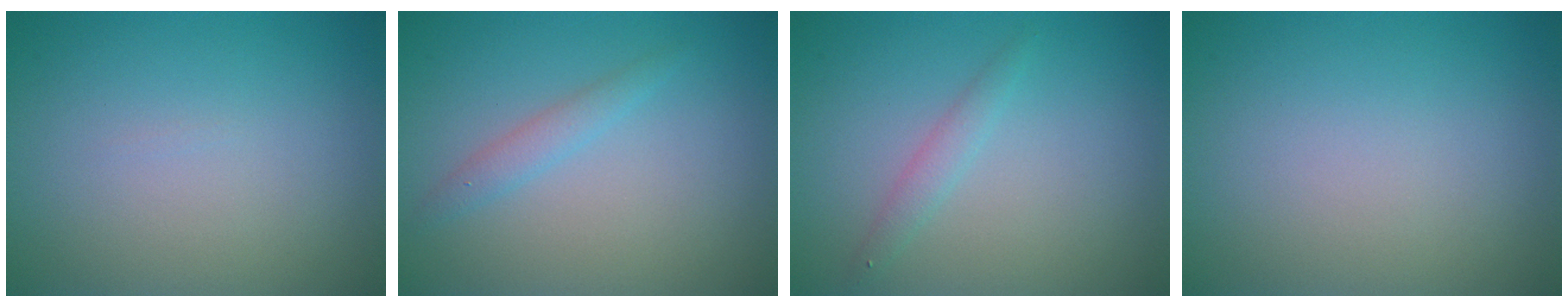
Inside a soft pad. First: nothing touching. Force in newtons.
{"total": 1.5, "press": 1.4, "slide": 0.1}
{"total": 1.3, "press": 1.3, "slide": 0.0}
{"total": 0.0}